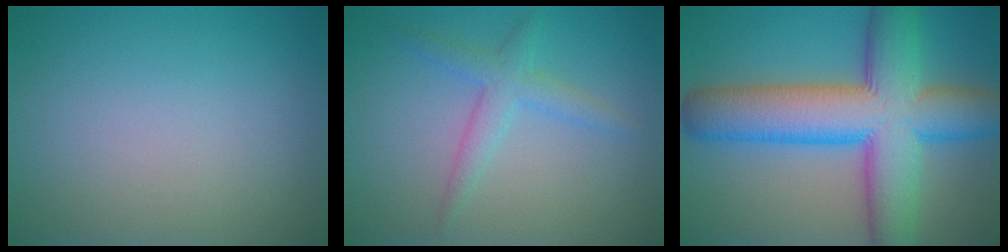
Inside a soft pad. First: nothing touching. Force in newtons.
{"total": 2.4, "press": 2.4, "slide": 0.1}
{"total": 12.3, "press": 12.3, "slide": 0.3}